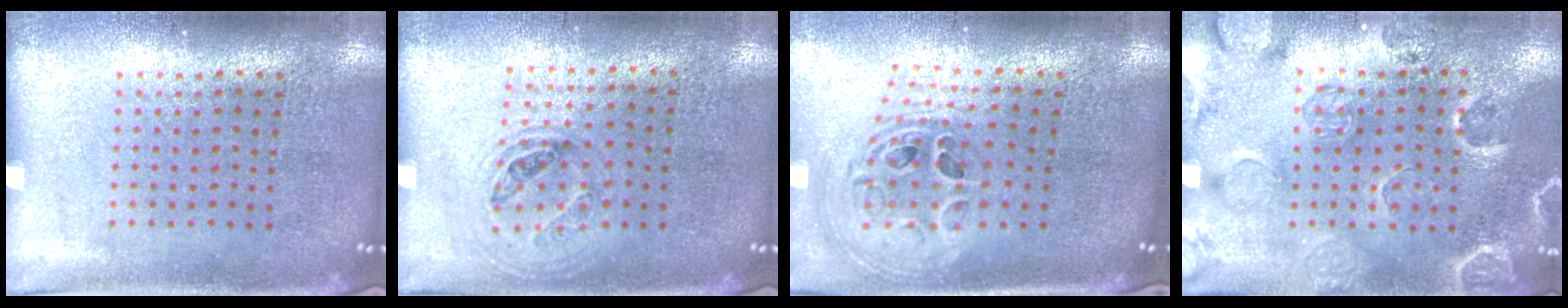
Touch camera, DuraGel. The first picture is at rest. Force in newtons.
{"total": 1.0, "press": 0.9, "slide": 0.4}
{"total": 1.5, "press": 1.4, "slide": 0.7}
{"total": 2.4, "press": 2.1, "slide": 1.3}